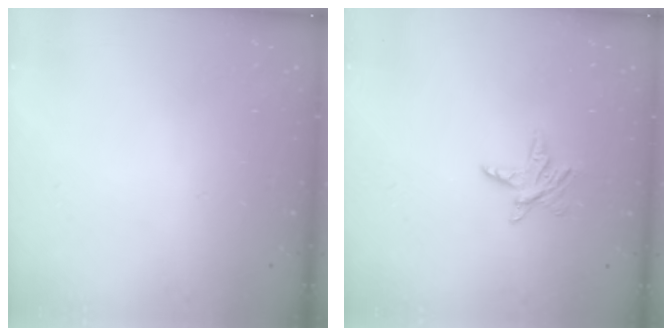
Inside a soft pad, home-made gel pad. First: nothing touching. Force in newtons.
{"total": 5.2, "press": 5.1, "slide": 0.5}